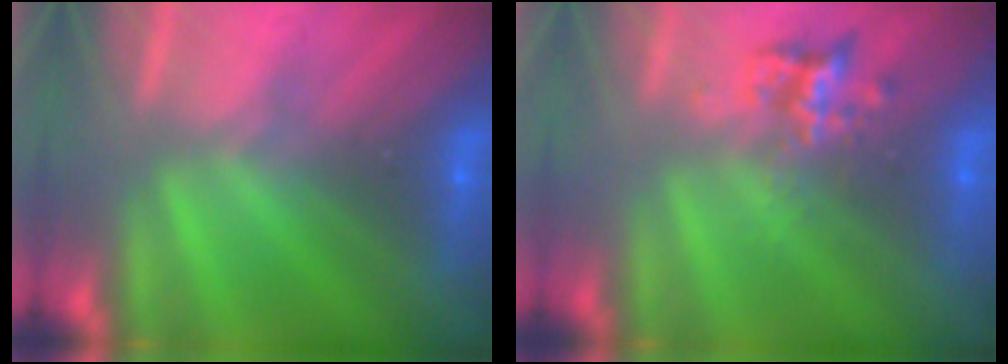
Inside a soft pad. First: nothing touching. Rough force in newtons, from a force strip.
{"total": 2.3}